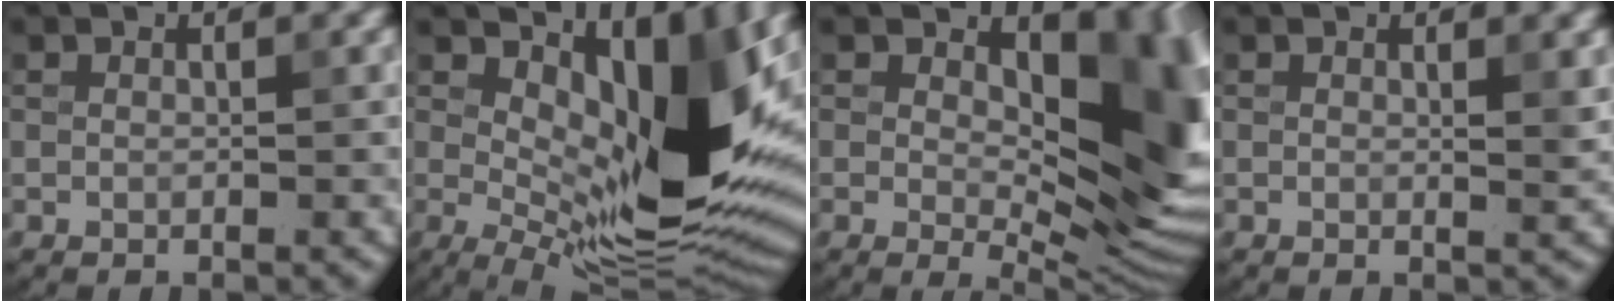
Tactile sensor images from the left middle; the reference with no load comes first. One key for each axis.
{"total": 11.5, "fx": 3.3, "fy": 4.6, "fz": 10.1, "tx": -0.157, "ty": -0.023, "tz": 0.068}
{"total": 13.8, "fx": 2.4, "fy": 7.4, "fz": 11.4, "tx": -0.135, "ty": -0.012, "tz": 0.043}
{"total": 1.2, "fx": 0.5, "fy": 0.2, "fz": 1.1, "tx": -0.012, "ty": -0.002, "tz": 0.003}